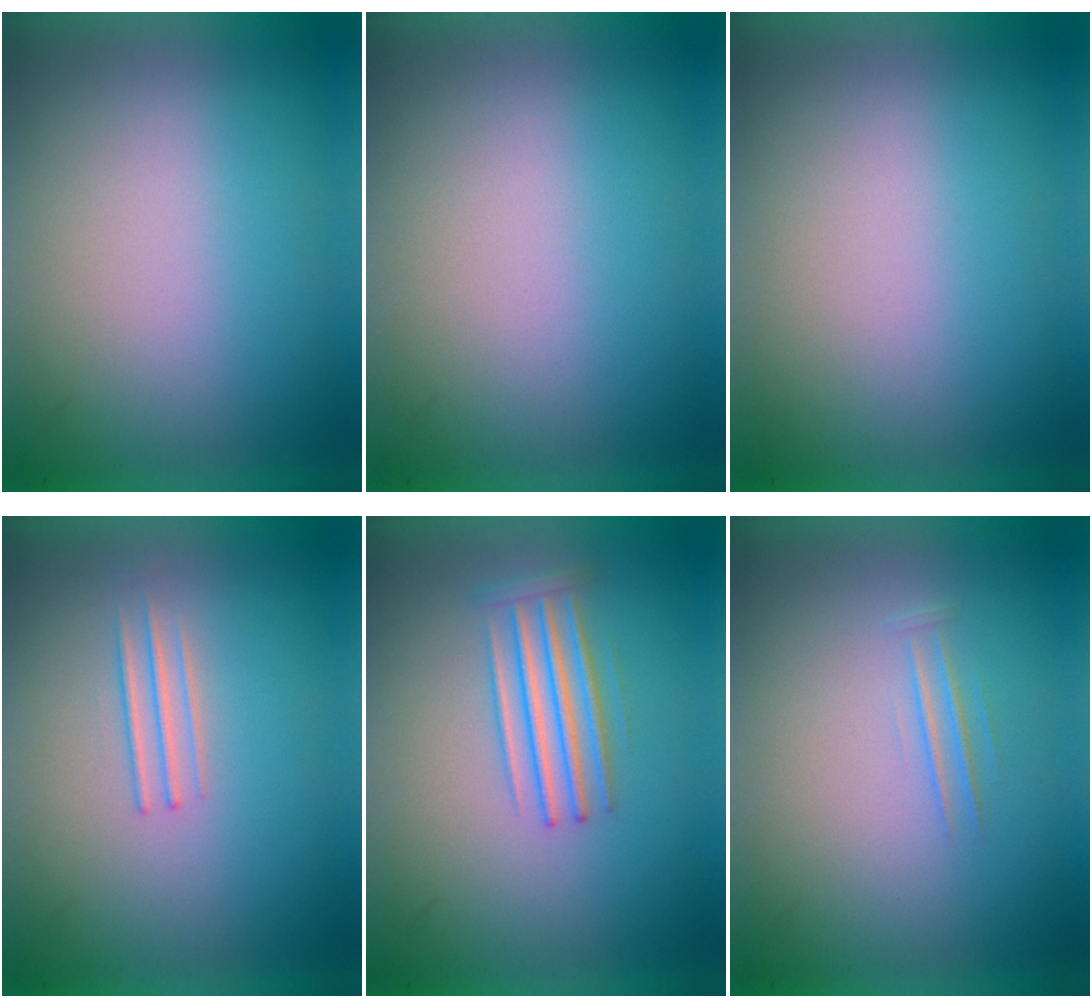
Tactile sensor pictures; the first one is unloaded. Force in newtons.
{"total": 0.0}
{"total": 0.0}
{"total": 1.3}
{"total": 2.8}
{"total": 1.1}